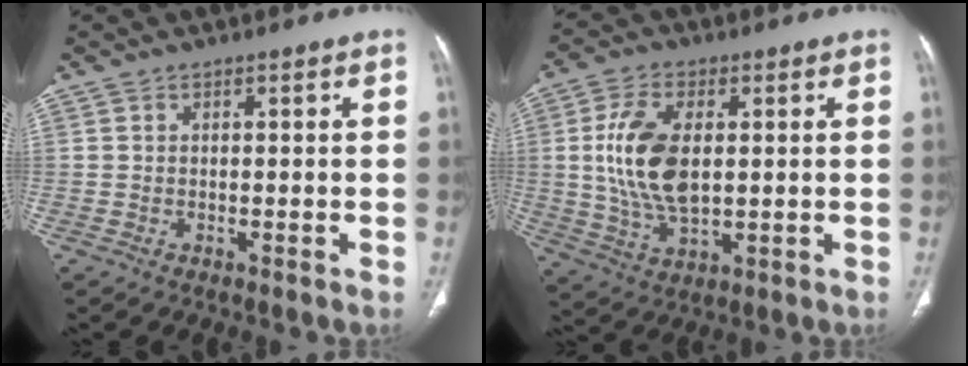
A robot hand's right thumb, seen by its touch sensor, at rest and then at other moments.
{"total": 13.2, "force": [1.5, 7.1, 11.1], "torque": [-0.219, -0.006, 0.034]}